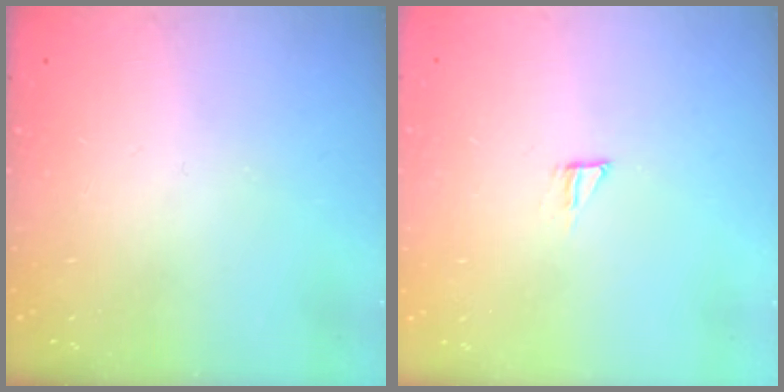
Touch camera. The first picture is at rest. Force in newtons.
{"total": 5.1, "press": 5.1, "slide": 0.4}